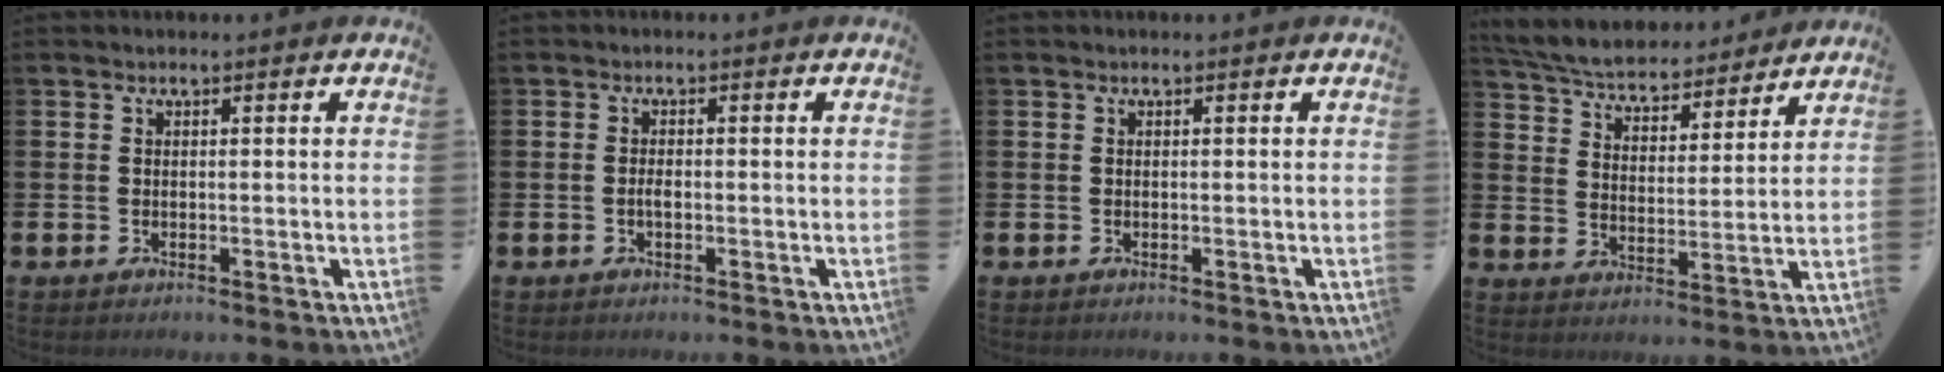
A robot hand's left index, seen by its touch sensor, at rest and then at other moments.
{"total": 1.2, "force": [-0.3, 0.5, 1.1], "torque": [-0.018, -0.001, -0.006]}
{"total": 0.0}
{"total": 6.0, "force": [5.7, 1.3, 1.1], "torque": [-0.054, -0.043, 0.098]}